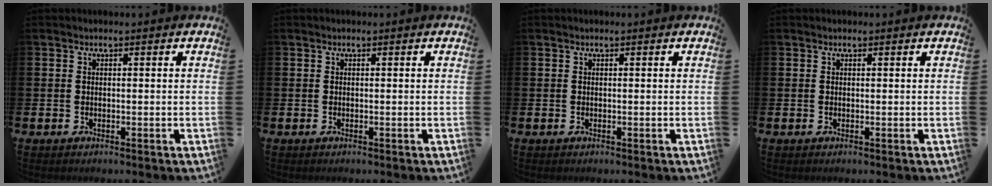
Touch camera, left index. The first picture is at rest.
{"total": 0.0}
{"total": 0.0}
{"total": 0.0}